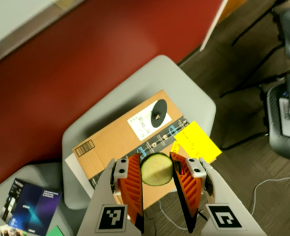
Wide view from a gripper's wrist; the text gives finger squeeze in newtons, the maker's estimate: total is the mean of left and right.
{"total": 8.6, "left": 8.6, "right": 8.5}